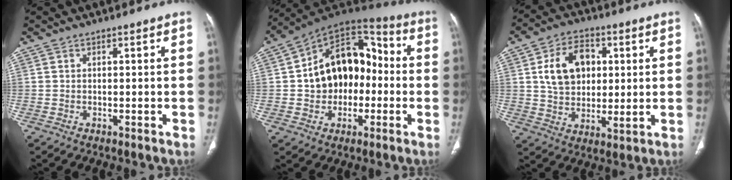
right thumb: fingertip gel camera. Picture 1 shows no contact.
{"total": 18.6, "force": [-0.8, 13.3, 13.0], "torque": [-0.151, 0.047, -0.017]}
{"total": 13.0, "force": [3.3, 9.0, 8.8], "torque": [-0.120, -0.005, 0.058]}